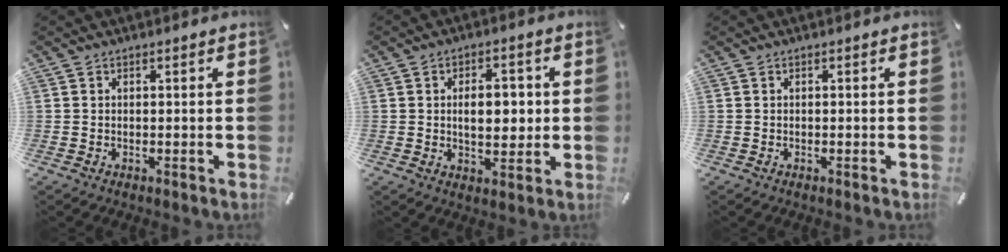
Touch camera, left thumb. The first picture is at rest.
{"total": 8.2, "force": [0.6, 5.0, 6.5], "torque": [-0.087, 0.001, 0.003]}
{"total": 0.0}